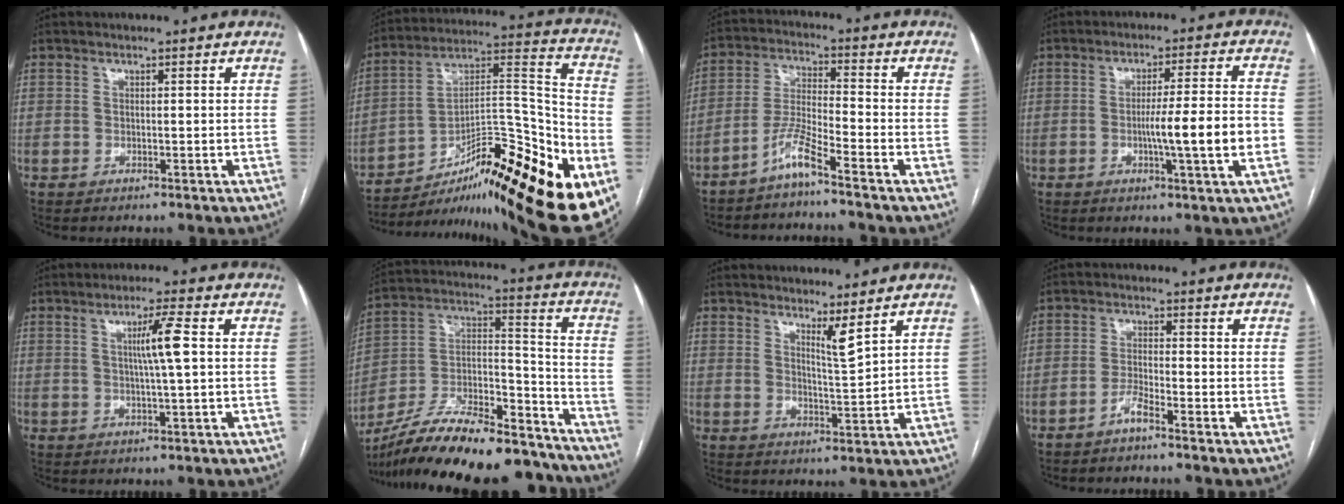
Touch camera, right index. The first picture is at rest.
{"total": 29.3, "force": [-16.8, 4.5, 23.5], "torque": [-0.302, 0.016, -0.261]}
{"total": 5.8, "force": [-4.4, -0.6, 3.7], "torque": [-0.085, -0.012, -0.095]}
{"total": 9.8, "force": [-2.2, -0.7, 9.5], "torque": [-0.151, -0.002, -0.036]}
{"total": 5.3, "force": [0.9, -0.6, 5.2], "torque": [-0.092, 0.000, 0.017]}
{"total": 27.5, "force": [-23.7, 6.8, 12.1], "torque": [-0.184, 0.018, -0.370]}
{"total": 3.3, "force": [2.5, -0.6, 2.0], "torque": [-0.037, -0.021, 0.046]}
{"total": 2.7, "force": [-2.2, -0.2, 1.6], "torque": [-0.034, 0.000, -0.045]}